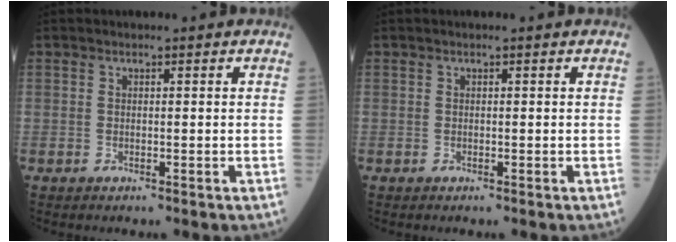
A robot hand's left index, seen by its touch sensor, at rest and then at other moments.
{"total": 0.0}